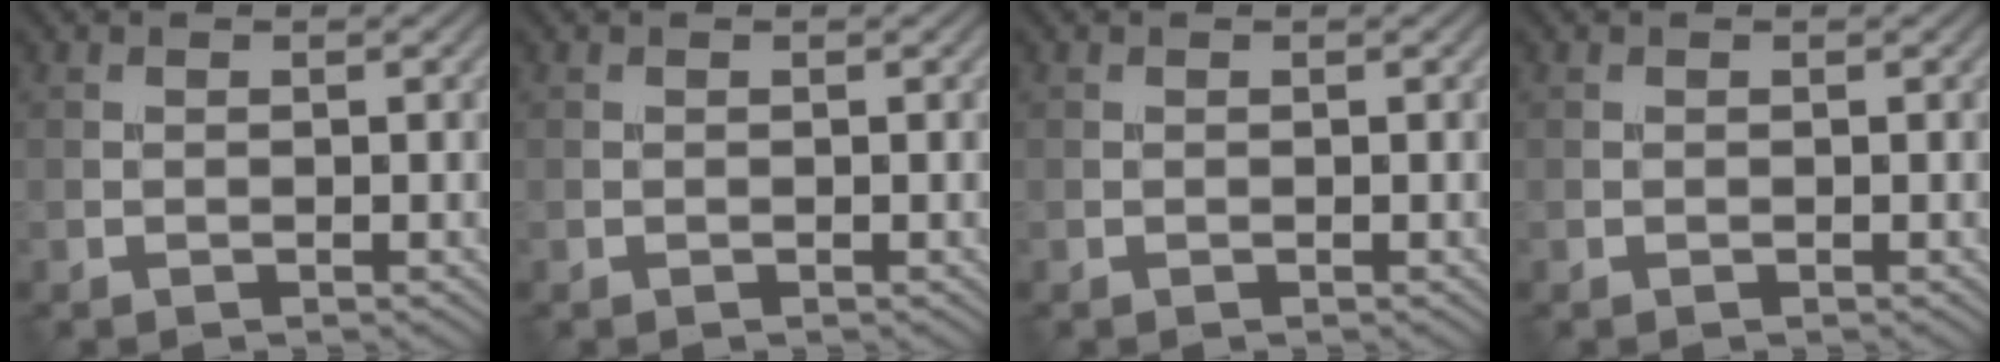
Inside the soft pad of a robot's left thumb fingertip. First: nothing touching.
{"total": 0.0}
{"total": 0.0}
{"total": 0.0}